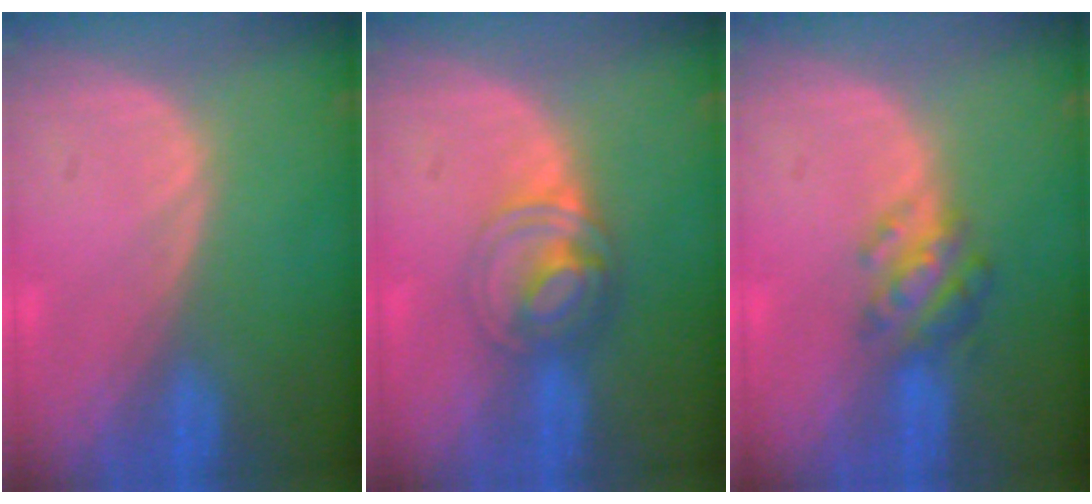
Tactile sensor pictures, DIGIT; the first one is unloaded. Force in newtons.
{"total": 6.2, "press": 5.3, "slide": 3.2}
{"total": 4.5, "press": 4.5, "slide": 0.6}